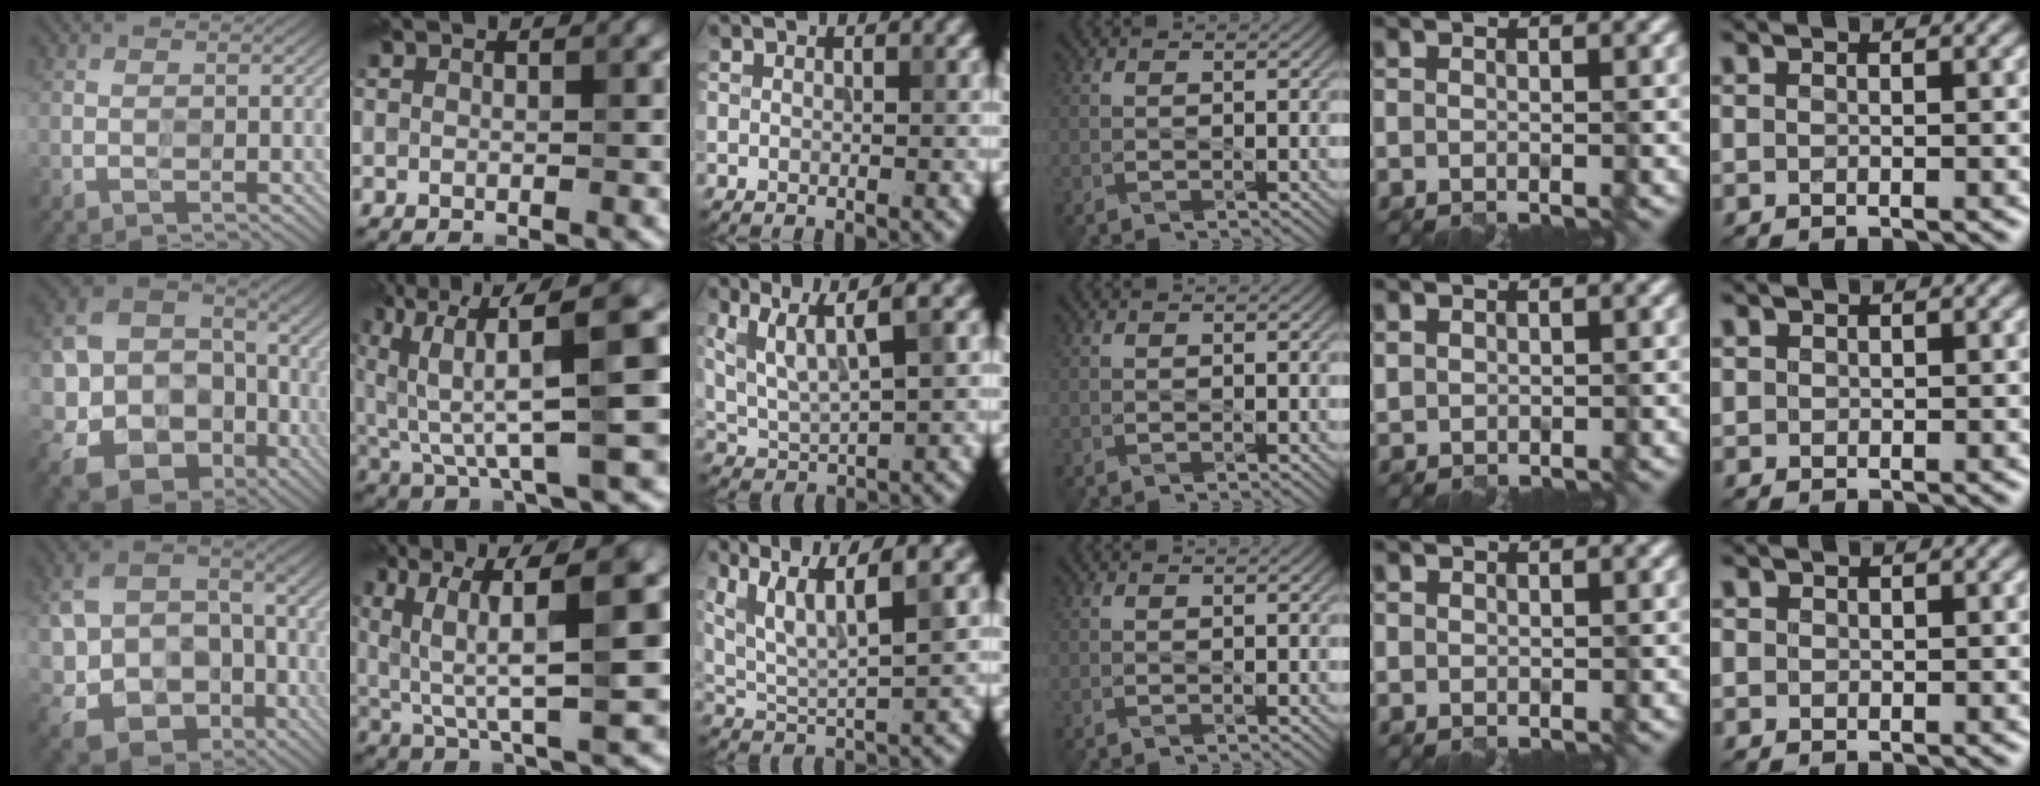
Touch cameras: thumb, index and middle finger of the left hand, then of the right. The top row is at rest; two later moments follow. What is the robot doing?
{"motion": "wipe", "object": "paper plate"}